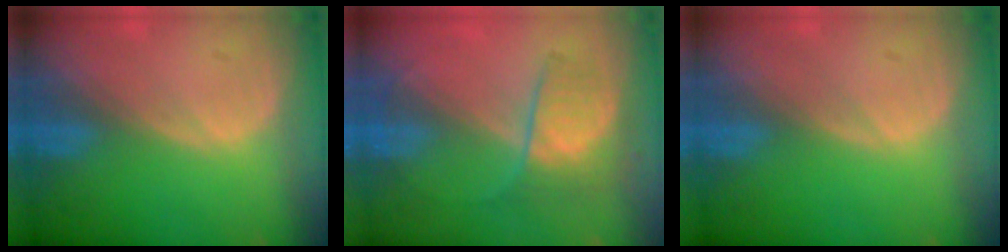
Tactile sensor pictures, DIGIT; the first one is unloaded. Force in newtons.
{"total": 6.7, "press": 6.0, "slide": 3.1}
{"total": 0.0}